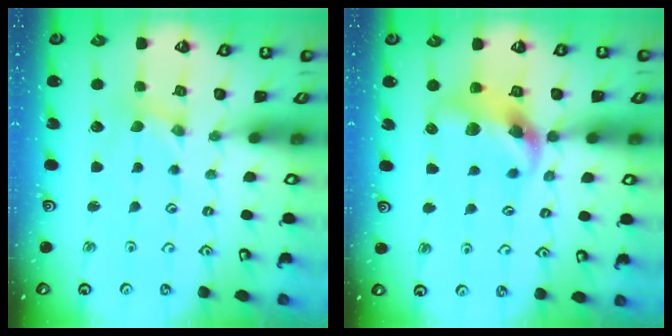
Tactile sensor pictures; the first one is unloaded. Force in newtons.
{"total": 12.7, "press": 12.5, "slide": 1.9}